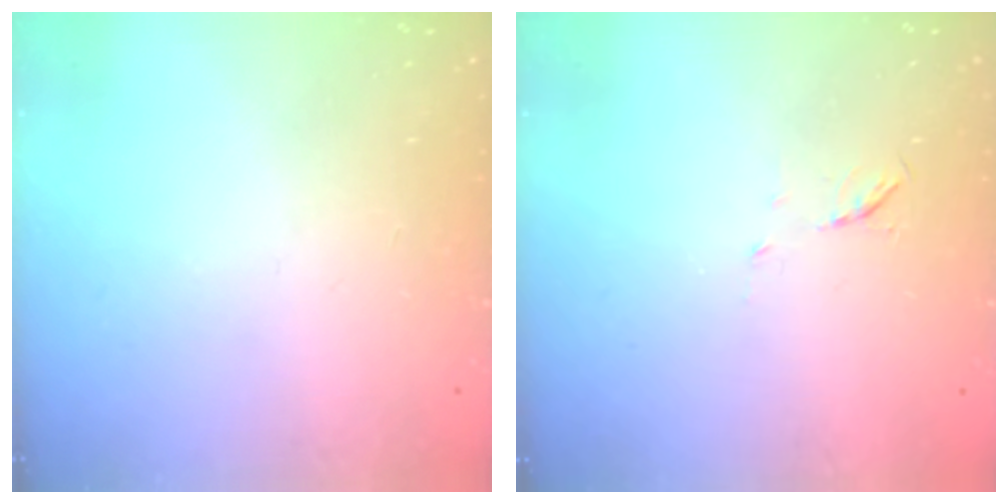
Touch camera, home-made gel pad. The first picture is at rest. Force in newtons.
{"total": 4.0, "press": 4.0, "slide": 0.6}